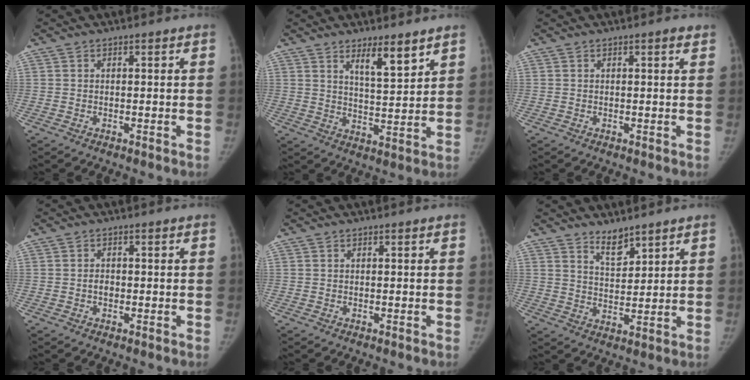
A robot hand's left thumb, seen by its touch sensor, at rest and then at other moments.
{"total": 6.9, "force": [4.7, 1.6, 4.8], "torque": [-0.067, -0.042, 0.080]}
{"total": 1.0, "force": [0.6, 0.1, 0.8], "torque": [-0.010, -0.001, 0.007]}
{"total": 1.5, "force": [-0.4, 1.1, 0.9], "torque": [-0.009, 0.004, -0.007]}
{"total": 0.0}
{"total": 4.6, "force": [3.9, 1.6, 1.9], "torque": [-0.016, -0.036, 0.072]}